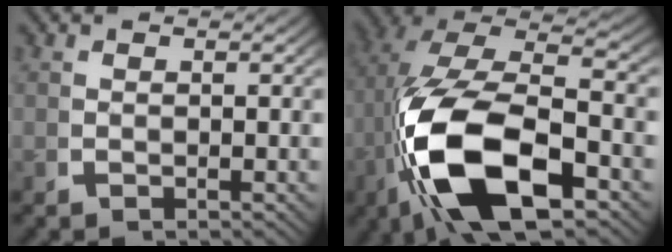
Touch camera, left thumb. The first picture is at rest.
{"total": 17.6, "force": [-2.2, 10.0, 14.3], "torque": [-0.336, -0.061, 0.001]}